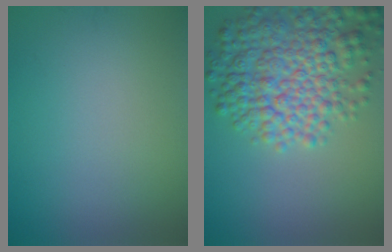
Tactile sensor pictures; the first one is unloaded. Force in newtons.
{"total": 8.1, "press": 8.1, "slide": 0.4}